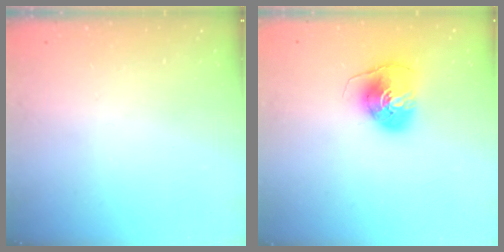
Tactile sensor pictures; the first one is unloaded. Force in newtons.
{"total": 8.2, "press": 8.1, "slide": 0.8}